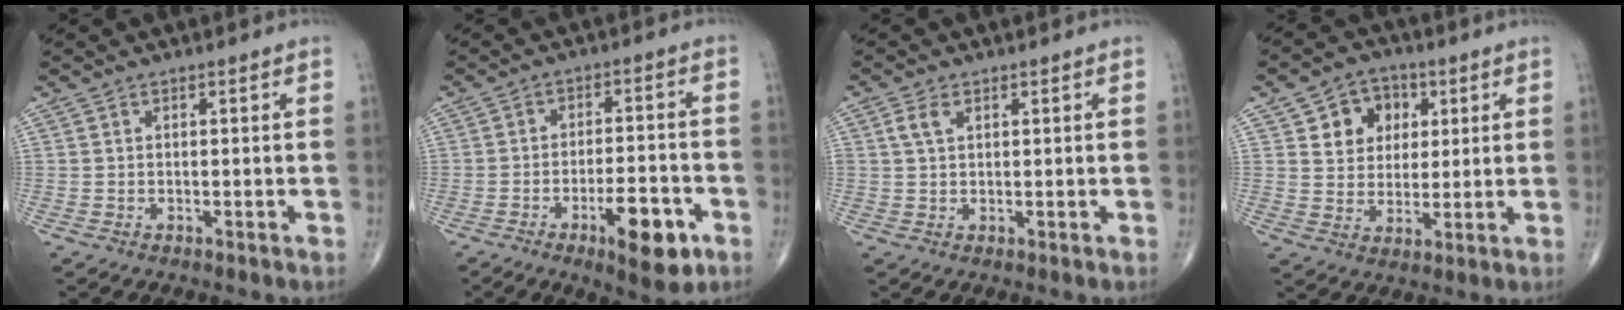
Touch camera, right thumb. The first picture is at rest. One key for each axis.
{"total": 11.3, "fx": -5.3, "fy": 3.8, "fz": 9.2, "tx": -0.129, "ty": 0.024, "tz": -0.072}
{"total": 2.7, "fx": 1.1, "fy": 1.5, "fz": 2.0, "tx": -0.044, "ty": 0.007, "tz": 0.024}
{"total": 9.2, "fx": 3.4, "fy": 7.6, "fz": 4.1, "tx": -0.022, "ty": -0.008, "tz": 0.055}